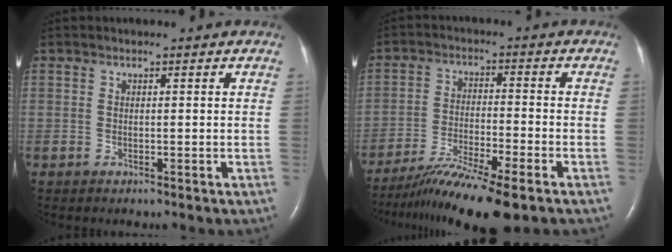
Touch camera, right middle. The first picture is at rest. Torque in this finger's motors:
{"motor_torque": [1.10, -1.04, 0.38, 0.07]}